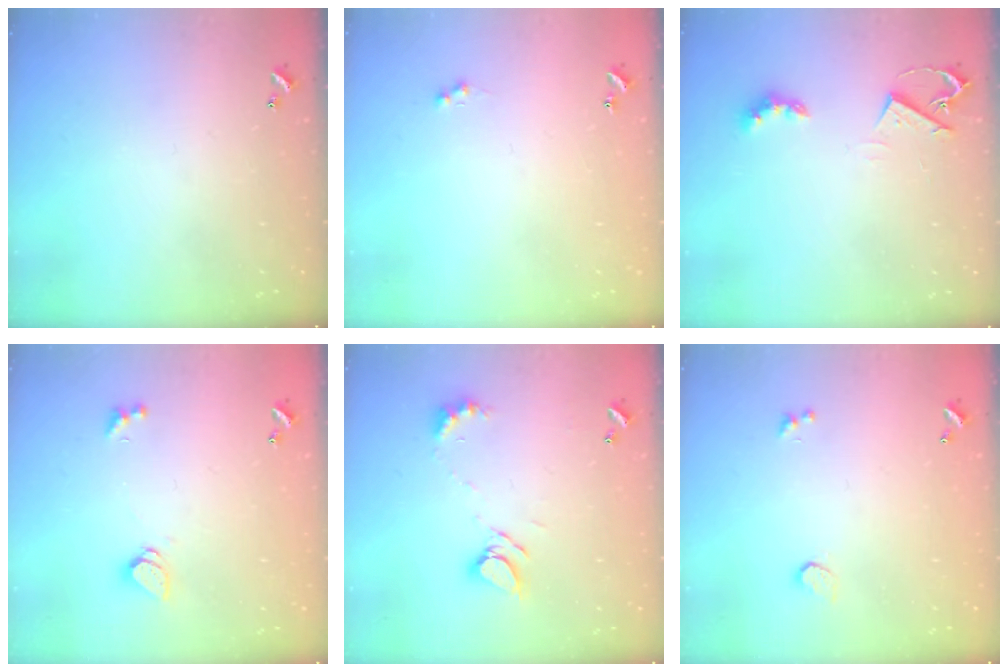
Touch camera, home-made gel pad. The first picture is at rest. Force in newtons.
{"total": 1.0, "press": 0.9, "slide": 0.4}
{"total": 4.6, "press": 4.5, "slide": 0.6}
{"total": 1.2, "press": 1.1, "slide": 0.5}
{"total": 7.0, "press": 7.0, "slide": 0.8}
{"total": 1.0, "press": 0.7, "slide": 0.7}